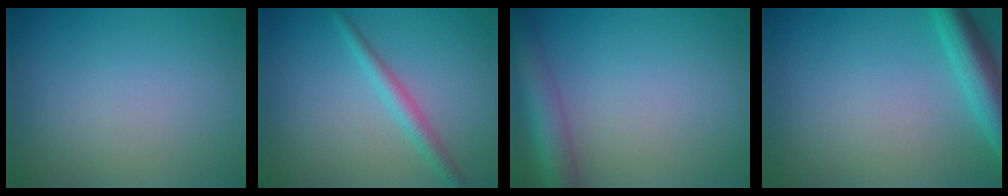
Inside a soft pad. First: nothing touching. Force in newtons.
{"total": 1.5, "press": 1.5, "slide": 0.1}
{"total": 5.3, "press": 5.3, "slide": 0.3}
{"total": 4.5, "press": 4.5, "slide": 0.2}